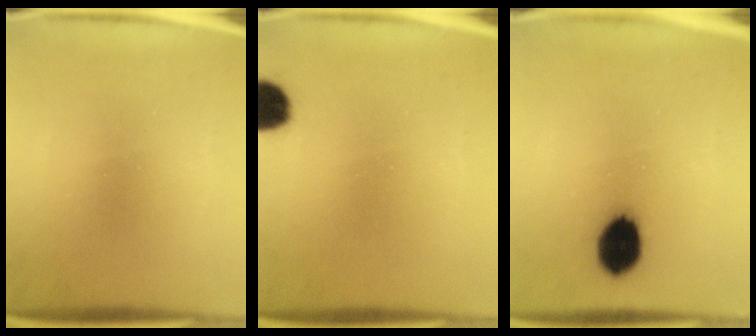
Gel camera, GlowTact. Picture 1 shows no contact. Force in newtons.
{"total": 6.7}
{"total": 9.4}